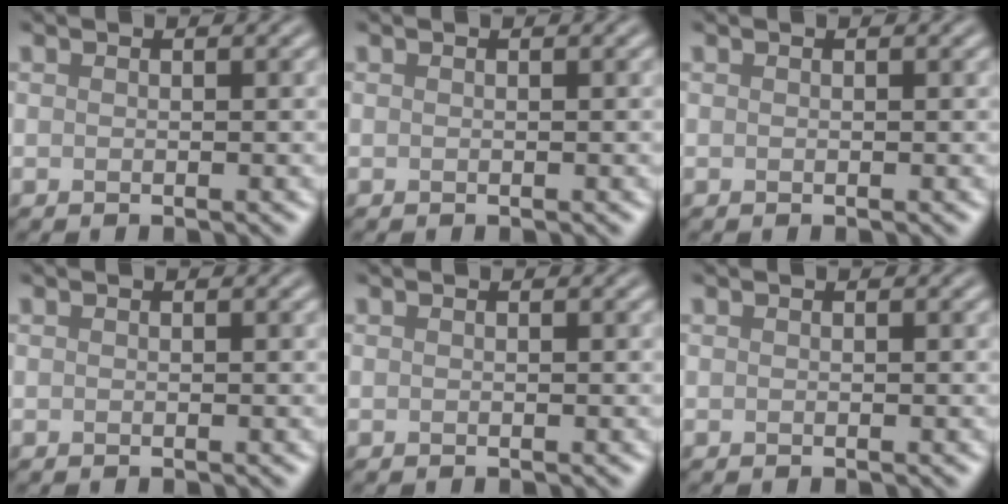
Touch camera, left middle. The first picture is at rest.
{"total": 0.0}
{"total": 0.0}
{"total": 0.0}
{"total": 0.0}
{"total": 0.0}